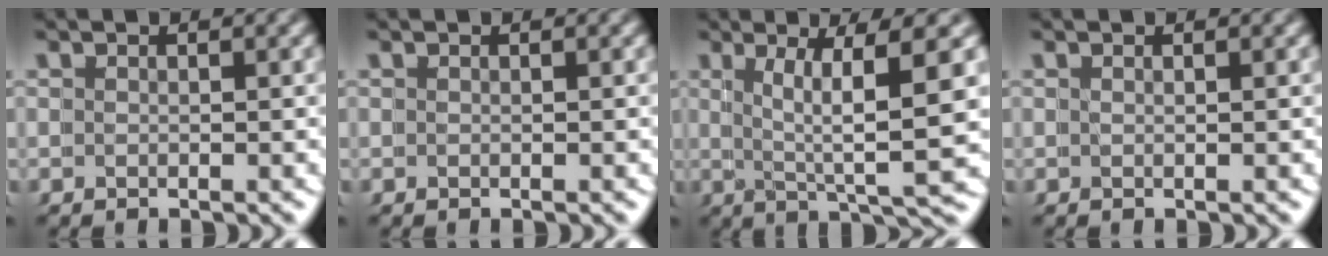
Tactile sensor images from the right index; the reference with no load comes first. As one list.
[{"total": 0.0}, {"total": 4.8, "force": [0.8, -1.4, 4.5], "torque": [-0.060, -0.009, 0.023]}, {"total": 1.3, "force": [0.1, -0.8, -0.9], "torque": [0.009, -0.003, 0.006]}]